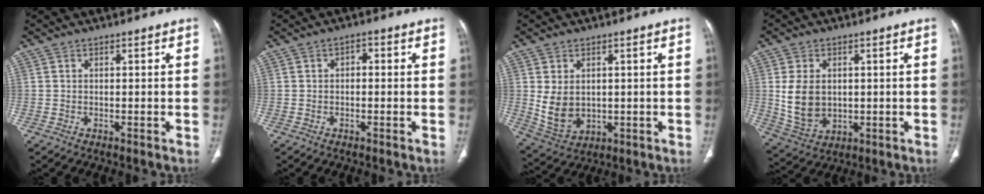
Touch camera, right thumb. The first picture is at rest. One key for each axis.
{"total": 1.6, "fx": 0.0, "fy": 1.1, "fz": 1.2, "tx": -0.008, "ty": 0.007, "tz": -0.006}
{"total": 7.6, "fx": 0.7, "fy": 5.5, "fz": 5.2, "tx": -0.087, "ty": -0.011, "tz": 0.036}
{"total": 9.4, "fx": 0.7, "fy": 6.7, "fz": 6.5, "tx": -0.112, "ty": -0.007, "tz": 0.032}